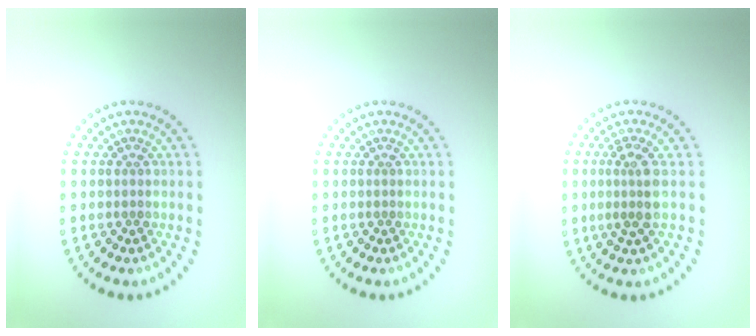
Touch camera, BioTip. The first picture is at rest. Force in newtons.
{"total": 0.0}
{"total": 2.4, "press": 1.9, "slide": 1.4}